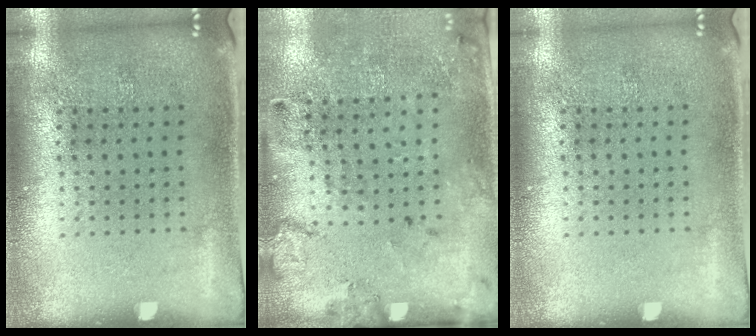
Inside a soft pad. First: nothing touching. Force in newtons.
{"total": 2.1, "press": 1.4, "slide": 1.6}
{"total": 0.0}